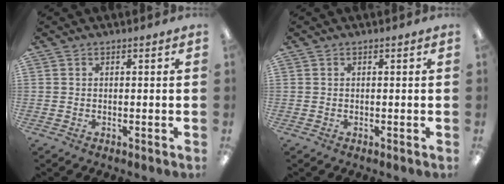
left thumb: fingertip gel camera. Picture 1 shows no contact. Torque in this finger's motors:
{"motor_torque": [0.00, 0.00, 0.21, -0.21, 0.00]}